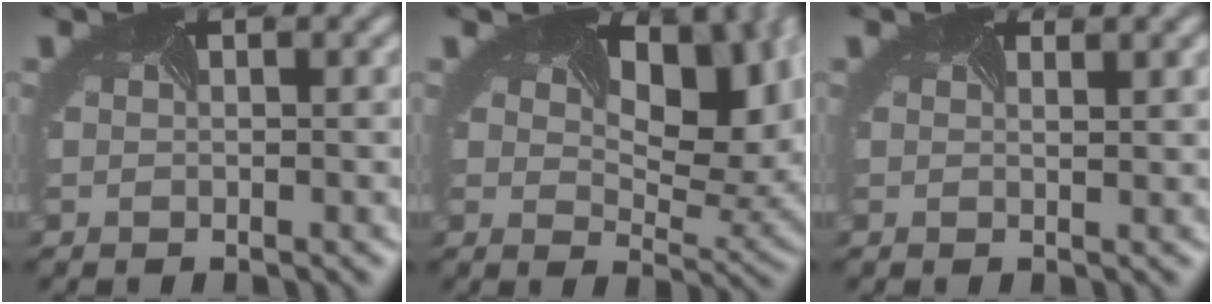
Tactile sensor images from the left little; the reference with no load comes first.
{"total": 11.0, "force": [4.1, 6.0, 8.2], "torque": [-0.103, 0.000, 0.069]}
{"total": 0.7, "force": [0.6, 0.2, 0.4], "torque": [0.011, 0.005, -0.010]}